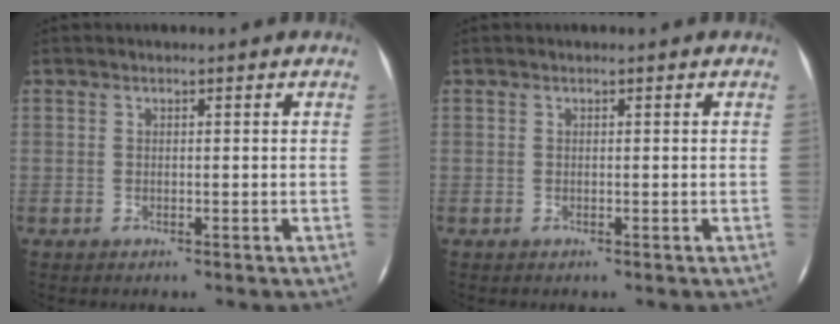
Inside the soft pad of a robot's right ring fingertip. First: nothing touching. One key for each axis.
{"total": 0.0}